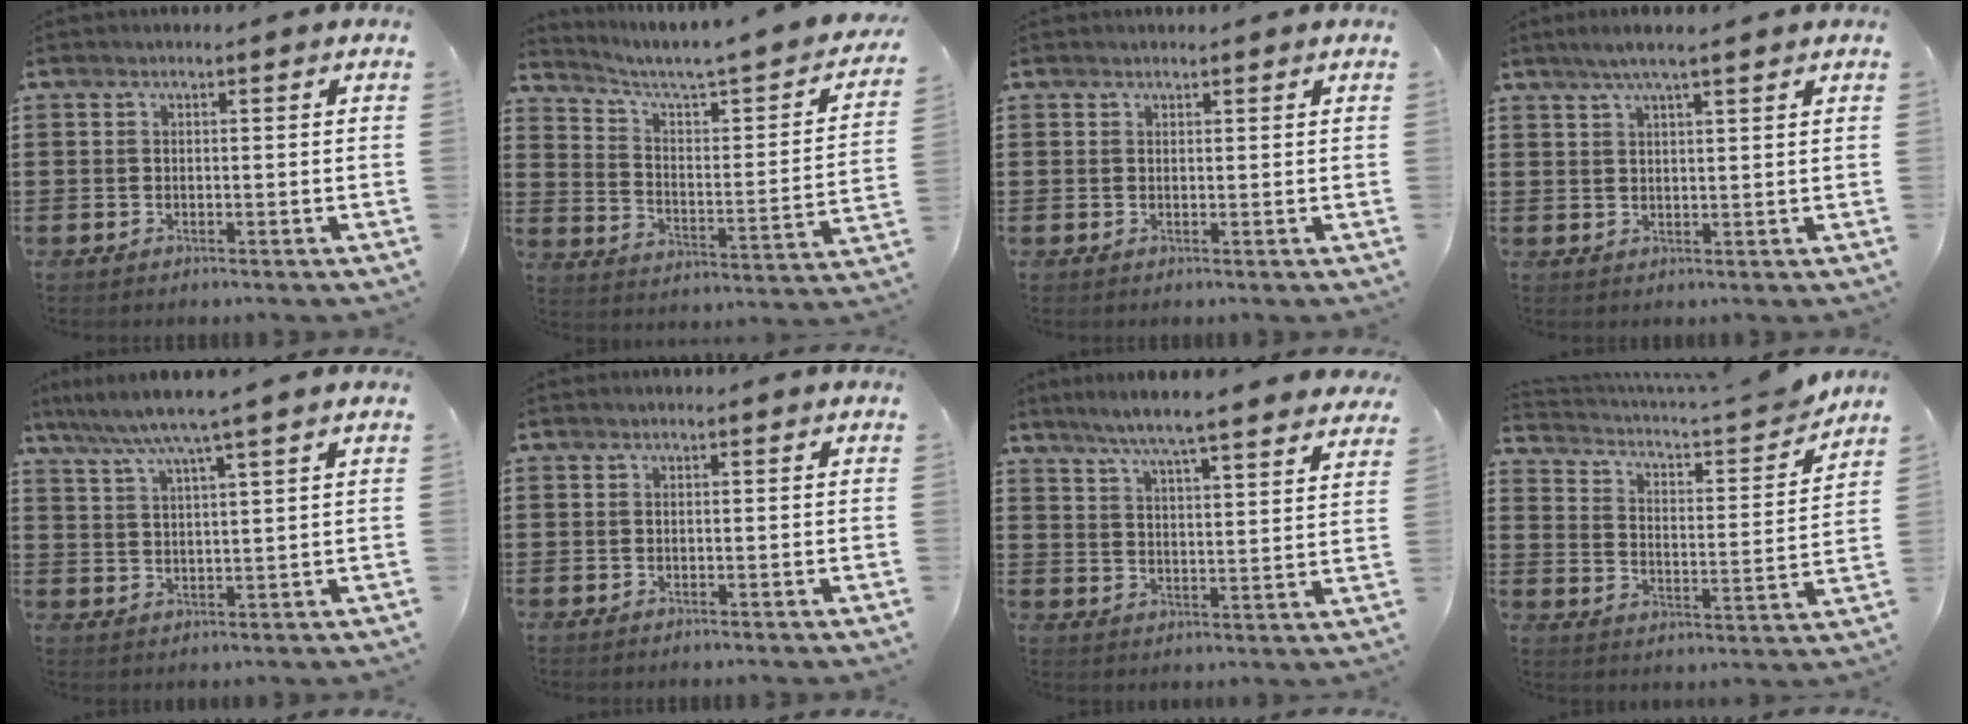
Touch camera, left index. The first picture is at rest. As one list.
[{"total": 3.1, "force": [2.0, 0.5, 2.3], "torque": [-0.061, -0.030, 0.019]}, {"total": 0.7, "force": [0.6, 0.2, 0.0], "torque": [-0.002, 0.000, 0.013]}, {"total": 3.7, "force": [2.6, 0.1, 2.6], "torque": [-0.055, 0.003, 0.046]}, {"total": 5.7, "force": [4.4, -0.9, 3.5], "torque": [-0.080, -0.019, 0.073]}, {"total": 0.0}, {"total": 6.4, "force": [5.7, -0.6, 2.7], "torque": [-0.075, -0.035, 0.096]}, {"total": 4.3, "force": [3.7, 0.6, 2.1], "torque": [-0.063, -0.030, 0.054]}]